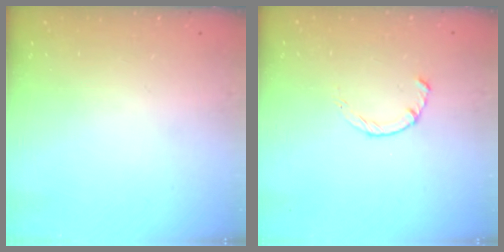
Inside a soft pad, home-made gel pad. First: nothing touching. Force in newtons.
{"total": 2.2, "press": 2.2, "slide": 0.4}